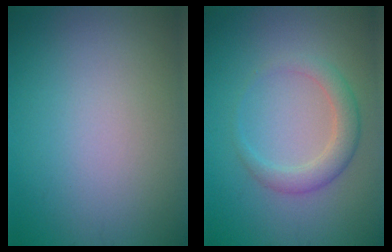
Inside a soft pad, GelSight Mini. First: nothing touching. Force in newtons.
{"total": 2.9, "press": 2.9, "slide": 0.1}